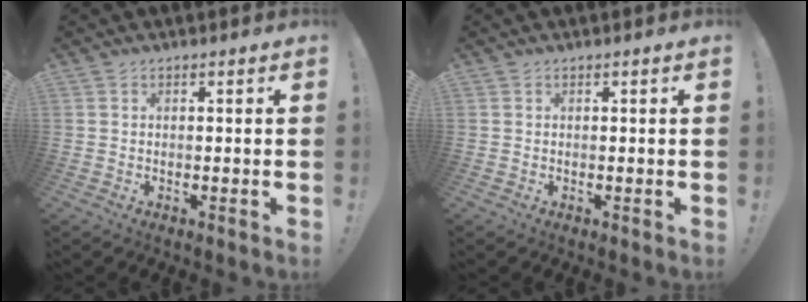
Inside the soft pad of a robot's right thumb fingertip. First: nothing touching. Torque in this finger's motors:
{"motor_torque": [-0.03, 0.03, 0.05, -0.08, 0.02]}